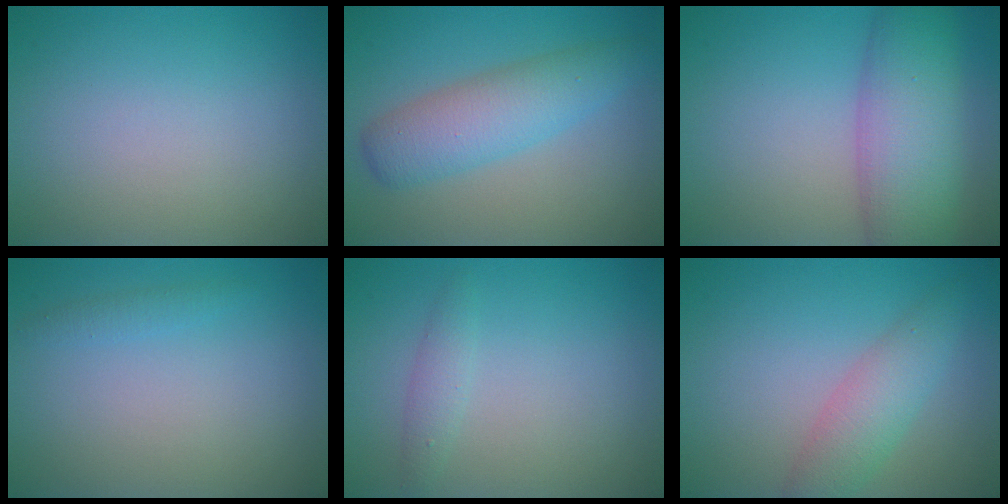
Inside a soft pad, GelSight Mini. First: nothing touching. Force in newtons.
{"total": 4.8, "press": 4.8, "slide": 0.1}
{"total": 8.0, "press": 8.0, "slide": 0.2}
{"total": 0.9, "press": 0.9, "slide": 0.0}
{"total": 1.3, "press": 1.3, "slide": 0.0}
{"total": 3.5, "press": 3.5, "slide": 0.1}